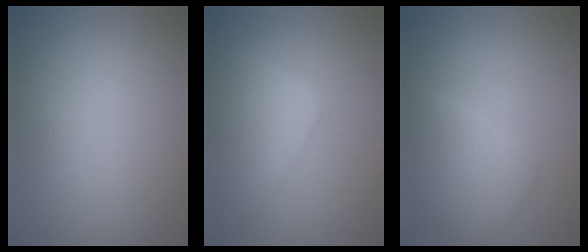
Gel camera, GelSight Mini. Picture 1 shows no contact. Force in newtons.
{"total": 4.9, "press": 4.9, "slide": 0.2}
{"total": 2.9, "press": 2.9, "slide": 0.2}